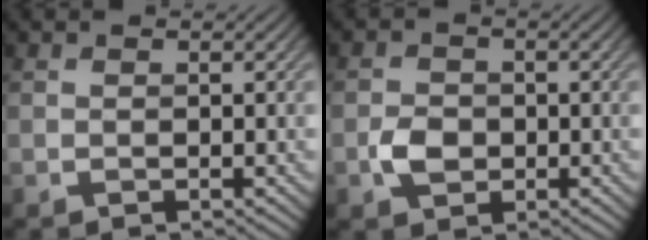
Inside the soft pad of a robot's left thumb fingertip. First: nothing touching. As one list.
[{"total": 3.0, "force": [-0.8, 2.4, 1.6], "torque": [-0.032, -0.004, -0.021]}]